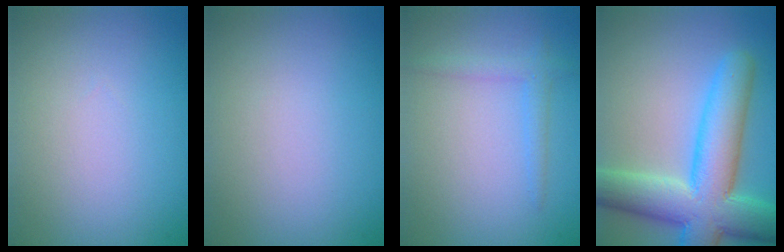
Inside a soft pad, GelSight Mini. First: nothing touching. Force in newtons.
{"total": 0.0}
{"total": 1.7, "press": 1.7, "slide": 0.1}
{"total": 10.3, "press": 10.3, "slide": 0.5}